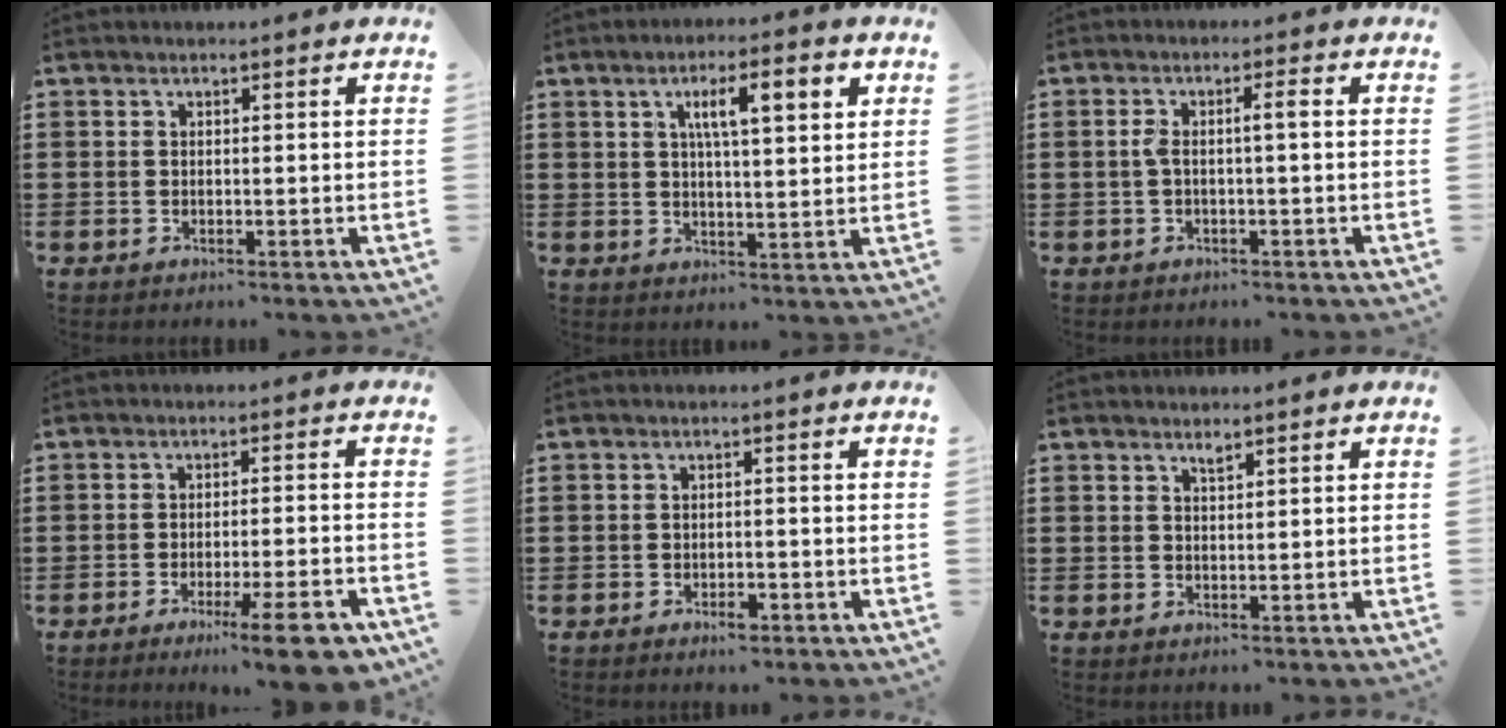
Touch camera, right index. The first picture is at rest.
{"total": 7.1, "force": [2.5, 1.7, 6.5], "torque": [-0.124, 0.004, 0.036]}
{"total": 2.7, "force": [-0.2, 0.2, 2.7], "torque": [-0.058, -0.002, -0.010]}
{"total": 8.2, "force": [-5.2, 0.5, 6.4], "torque": [-0.097, -0.008, -0.089]}
{"total": 1.9, "force": [-1.3, 0.8, 1.2], "torque": [-0.025, 0.000, -0.025]}
{"total": 1.0, "force": [0.9, 0.2, 0.4], "torque": [-0.010, 0.000, 0.017]}